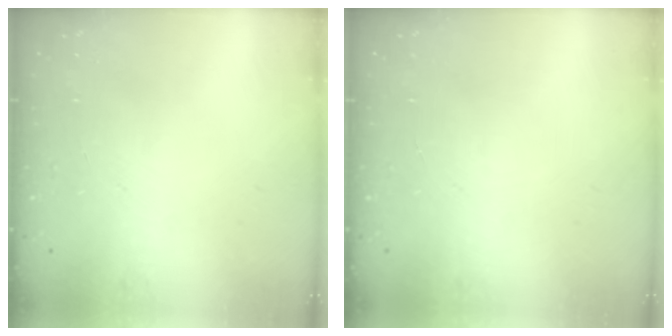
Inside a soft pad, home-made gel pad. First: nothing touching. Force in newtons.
{"total": 0.0}